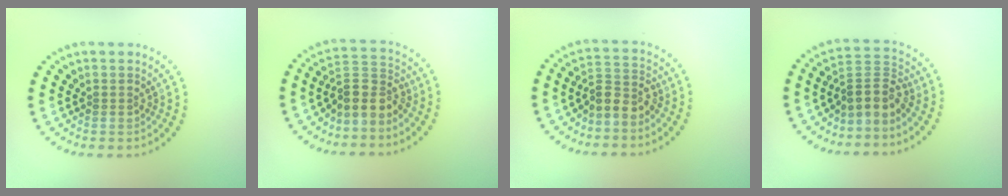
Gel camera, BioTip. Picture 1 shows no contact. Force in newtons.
{"total": 3.7, "press": 3.2, "slide": 1.9}
{"total": 2.8, "press": 2.4, "slide": 1.4}
{"total": 3.3, "press": 2.5, "slide": 2.2}